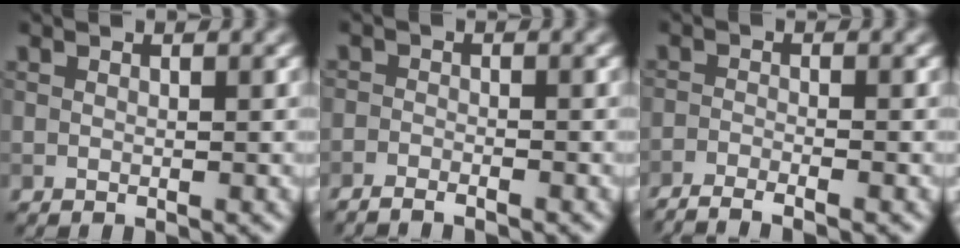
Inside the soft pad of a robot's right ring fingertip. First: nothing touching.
{"total": 2.2, "force": [-1.9, 0.5, 0.9], "torque": [-0.016, 0.002, -0.034]}
{"total": 3.9, "force": [-3.1, 0.7, 2.2], "torque": [-0.039, -0.008, -0.061]}